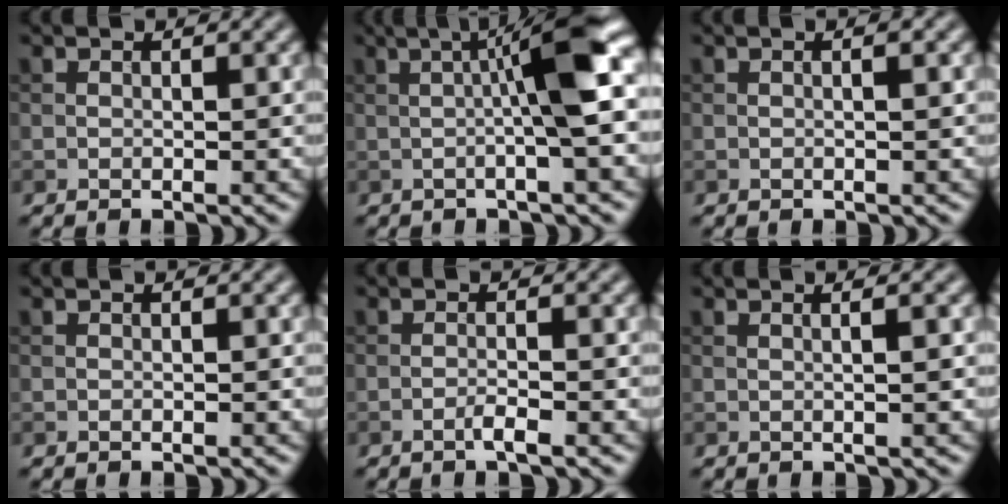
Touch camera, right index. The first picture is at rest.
{"total": 7.8, "force": [0.8, 1.0, 7.7], "torque": [-0.109, 0.019, 0.008]}
{"total": 0.9, "force": [0.1, 0.1, 0.9], "torque": [-0.014, 0.000, 0.000]}
{"total": 0.0}
{"total": 1.5, "force": [-0.8, 0.1, 1.2], "torque": [-0.019, 0.005, -0.019]}
{"total": 2.3, "force": [0.6, 0.9, 2.0], "torque": [-0.018, 0.004, -0.011]}